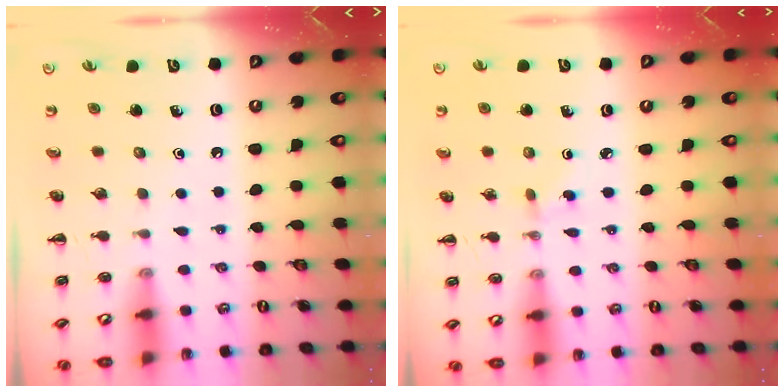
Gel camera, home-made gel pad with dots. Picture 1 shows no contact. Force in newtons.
{"total": 1.9, "press": 1.7, "slide": 0.9}